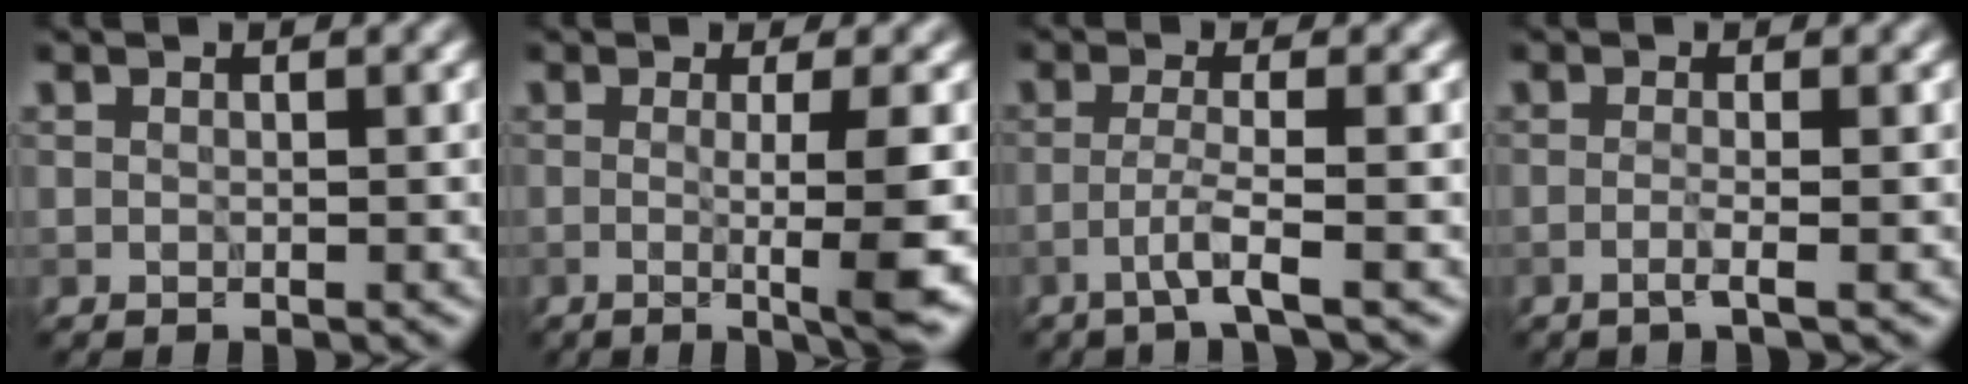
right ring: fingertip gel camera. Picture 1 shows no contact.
{"total": 6.7, "force": [-0.9, 1.2, 6.5], "torque": [-0.091, -0.007, -0.010]}
{"total": 2.5, "force": [-1.3, 0.0, 2.1], "torque": [-0.037, 0.007, -0.041]}
{"total": 1.5, "force": [-0.6, 0.3, 1.4], "torque": [-0.018, -0.001, -0.021]}